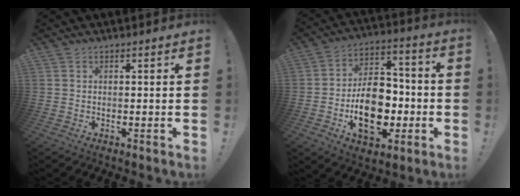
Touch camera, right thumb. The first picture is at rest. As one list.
[{"total": 18.1, "force": [-4.8, 11.9, 12.7], "torque": [-0.199, 0.026, -0.076]}]